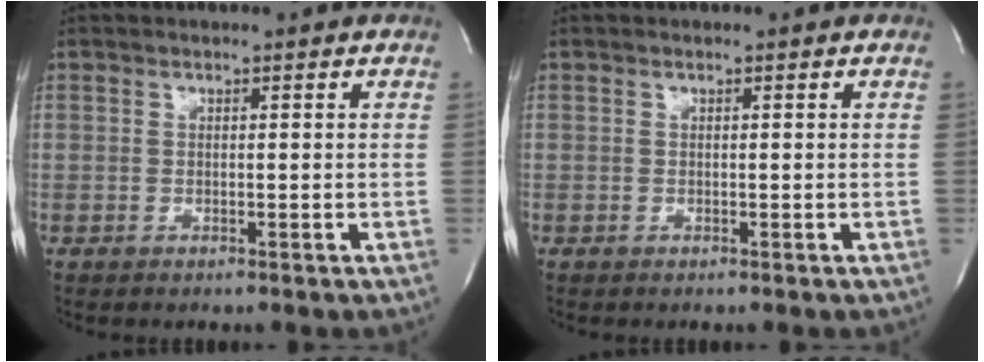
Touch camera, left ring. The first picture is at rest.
{"total": 0.0}